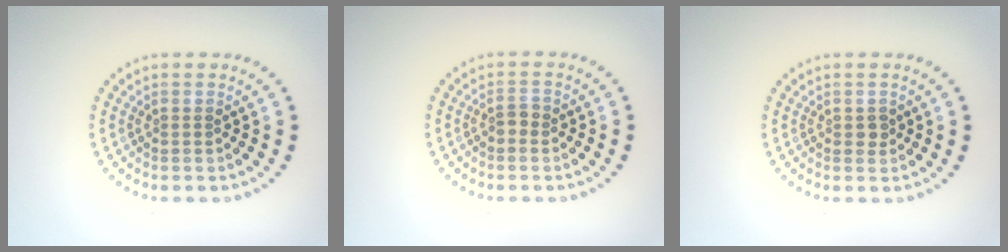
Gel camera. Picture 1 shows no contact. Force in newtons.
{"total": 1.0, "press": 1.0, "slide": 0.2}
{"total": 0.8, "press": 0.8, "slide": 0.2}